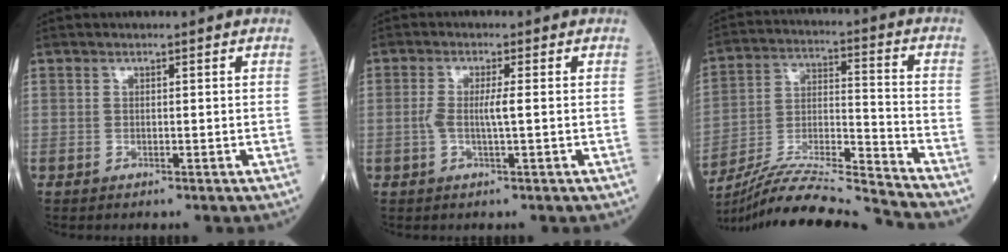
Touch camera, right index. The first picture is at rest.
{"total": 3.1, "force": [-0.1, 0.0, 3.1], "torque": [-0.064, -0.002, -0.004]}
{"total": 18.5, "force": [-17.5, -1.8, 5.6], "torque": [-0.108, -0.001, -0.302]}